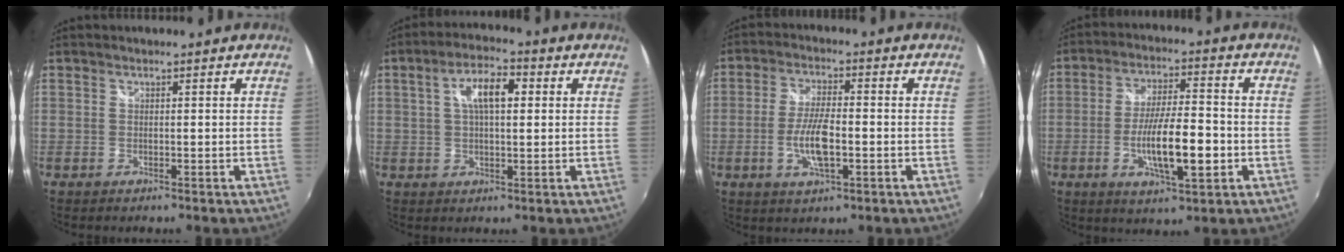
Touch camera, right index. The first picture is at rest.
{"total": 7.6, "force": [1.8, 3.2, 6.6], "torque": [-0.119, 0.018, 0.029]}
{"total": 7.8, "force": [-2.0, 2.5, 7.1], "torque": [-0.143, -0.001, -0.037]}
{"total": 11.7, "force": [-3.3, 2.6, 10.9], "torque": [-0.202, -0.009, -0.052]}